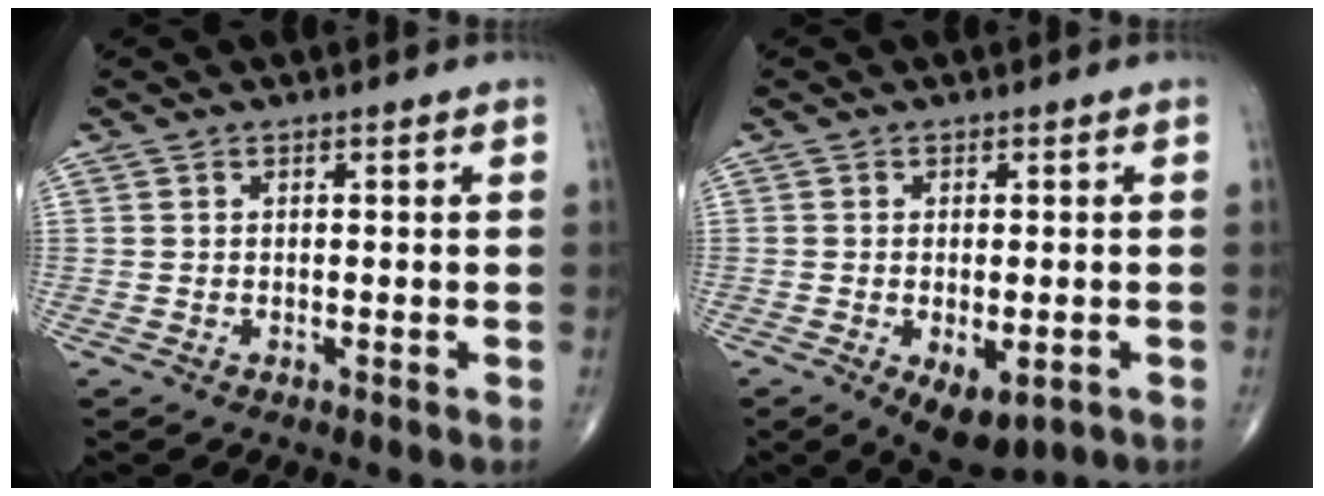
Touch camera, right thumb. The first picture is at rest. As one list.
[{"total": 6.9, "force": [-2.6, 3.3, 5.4], "torque": [-0.079, -0.006, -0.029]}]